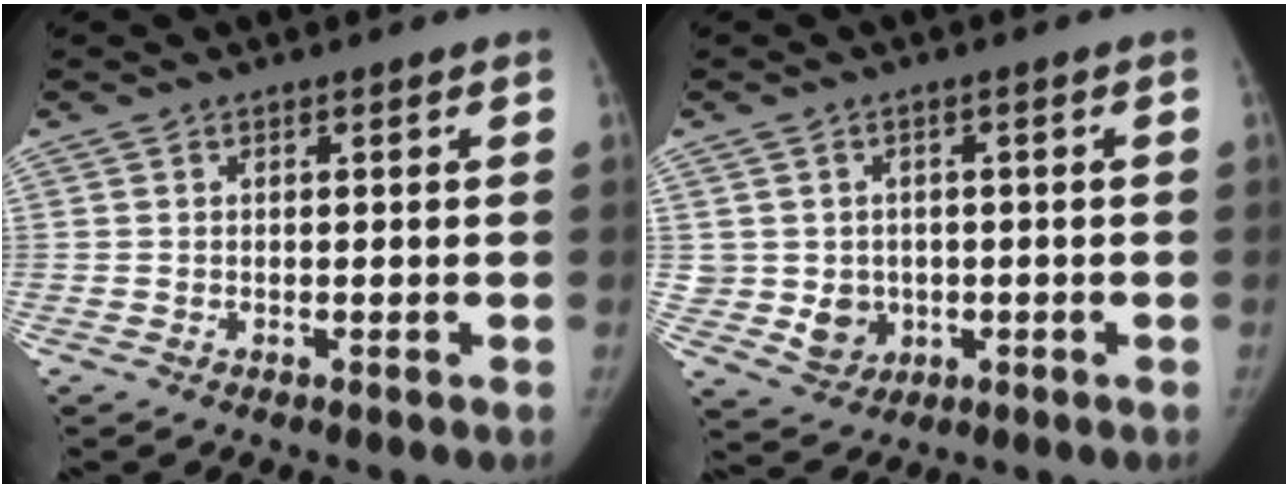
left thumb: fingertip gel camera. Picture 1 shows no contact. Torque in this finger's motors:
{"motor_torque": [0.40, 0.53, 0.31, -0.32, 0.00]}